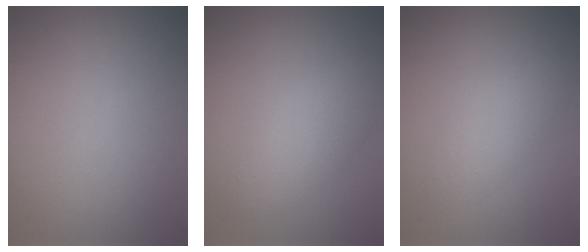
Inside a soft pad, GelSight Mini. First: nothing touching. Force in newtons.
{"total": 3.2, "press": 3.2, "slide": 0.3}
{"total": 2.3, "press": 2.3, "slide": 0.2}